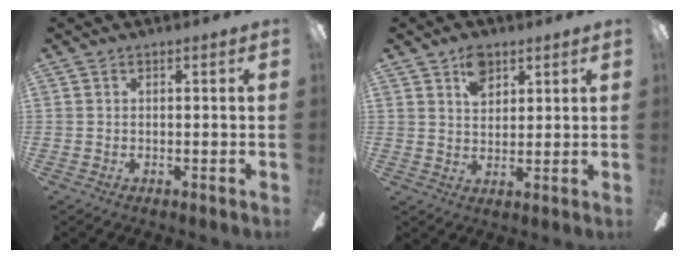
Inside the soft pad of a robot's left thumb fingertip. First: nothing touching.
{"total": 6.3, "force": [3.8, 4.0, 3.1], "torque": [-0.041, -0.003, 0.066]}